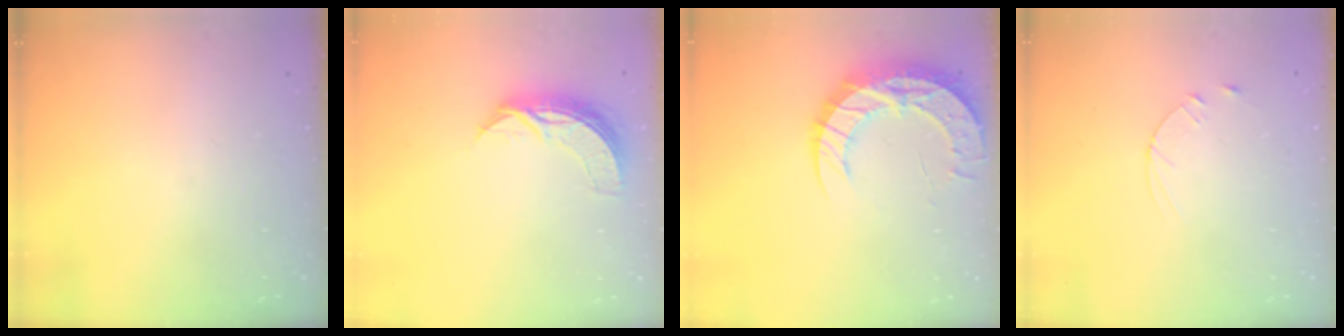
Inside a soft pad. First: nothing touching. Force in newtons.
{"total": 7.7, "press": 7.7, "slide": 0.0}
{"total": 13.4, "press": 13.4, "slide": 1.0}
{"total": 3.6, "press": 3.6, "slide": 0.5}